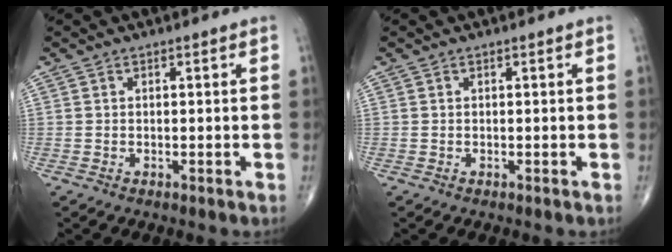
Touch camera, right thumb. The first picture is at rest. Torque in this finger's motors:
{"motor_torque": [0.00, 0.00, 0.01, 0.13, 0.00]}